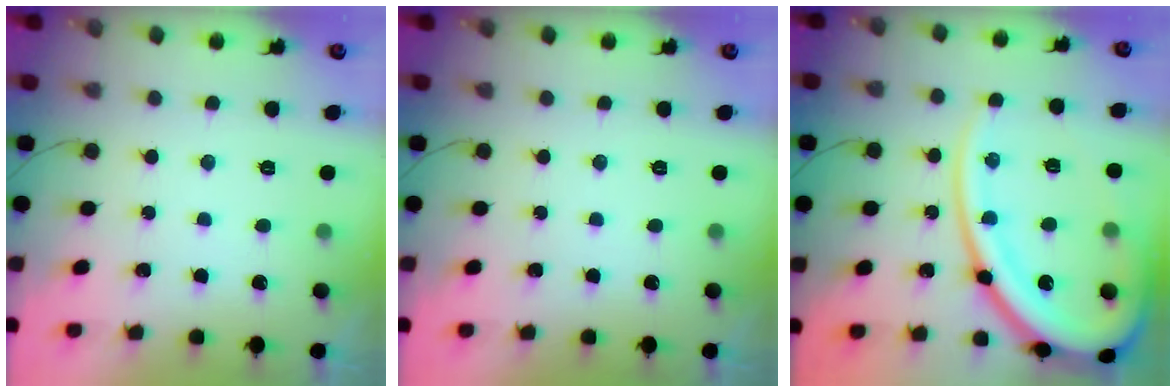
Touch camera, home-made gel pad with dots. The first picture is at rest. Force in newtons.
{"total": 0.0}
{"total": 25.0, "press": 24.9, "slide": 2.8}